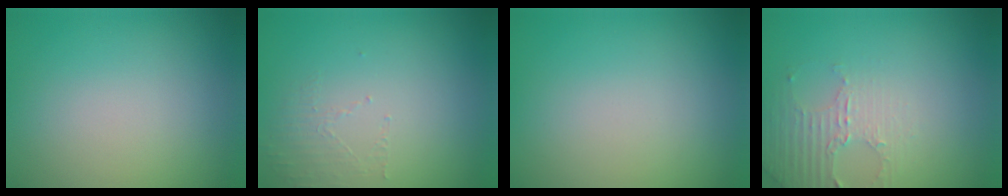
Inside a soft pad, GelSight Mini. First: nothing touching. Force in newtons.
{"total": 1.4, "press": 0.4, "slide": 1.4}
{"total": 0.0}
{"total": 3.0, "press": 2.9, "slide": 0.7}